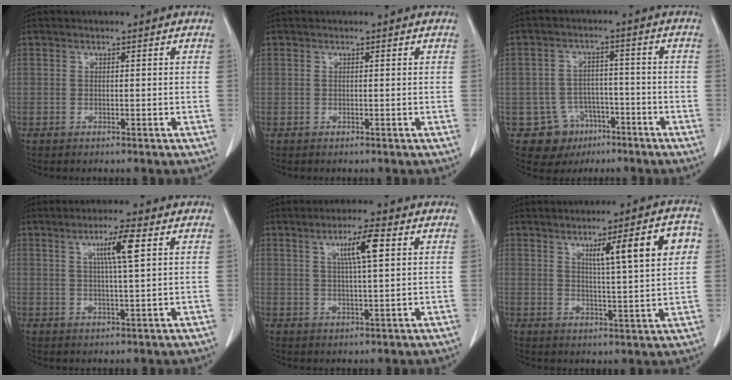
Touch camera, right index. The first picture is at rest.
{"total": 0.0}
{"total": 7.6, "force": [-3.8, 6.6, 0.7], "torque": [-0.010, 0.013, -0.046]}
{"total": 5.6, "force": [2.0, -0.3, 5.2], "torque": [-0.089, 0.001, 0.034]}
{"total": 6.1, "force": [2.2, 0.2, 5.7], "torque": [-0.098, 0.004, 0.039]}
{"total": 10.9, "force": [3.7, 0.6, 10.2], "torque": [-0.144, 0.011, 0.052]}